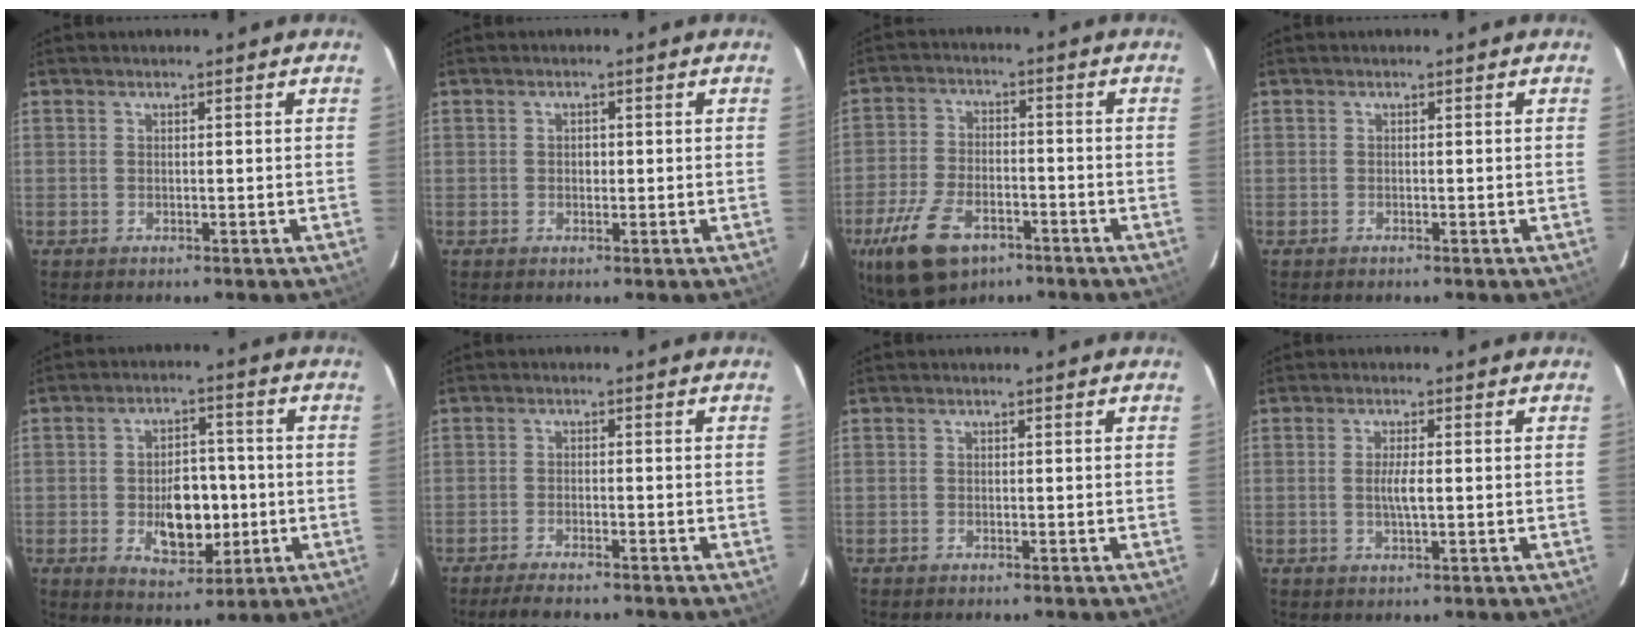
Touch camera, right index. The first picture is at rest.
{"total": 1.2, "force": [-0.1, 1.0, 0.6], "torque": [-0.008, 0.004, -0.003]}
{"total": 14.5, "force": [-8.3, 7.8, 8.9], "torque": [-0.204, -0.020, -0.147]}
{"total": 0.0}
{"total": 10.3, "force": [-1.9, 6.3, 7.9], "torque": [-0.138, 0.007, -0.014]}
{"total": 5.2, "force": [-4.5, 0.7, 2.4], "torque": [-0.058, -0.015, -0.080]}
{"total": 0.0}
{"total": 3.0, "force": [-0.2, 0.4, 2.9], "torque": [-0.055, -0.003, -0.004]}